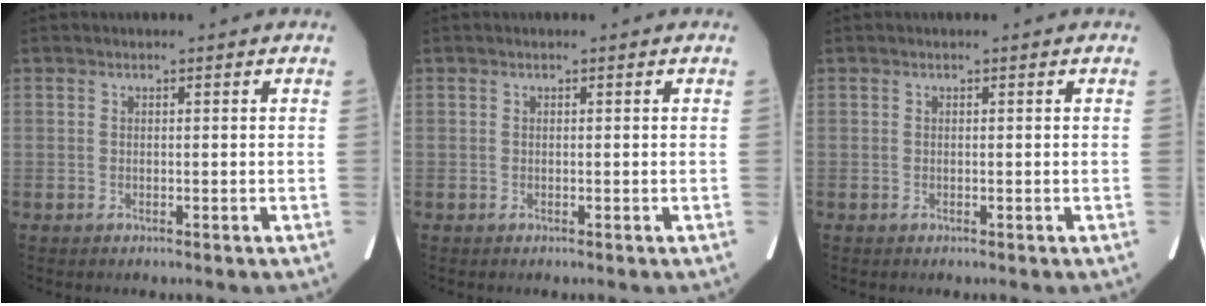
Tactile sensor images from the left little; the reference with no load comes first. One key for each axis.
{"total": 0.0}
{"total": 0.0}